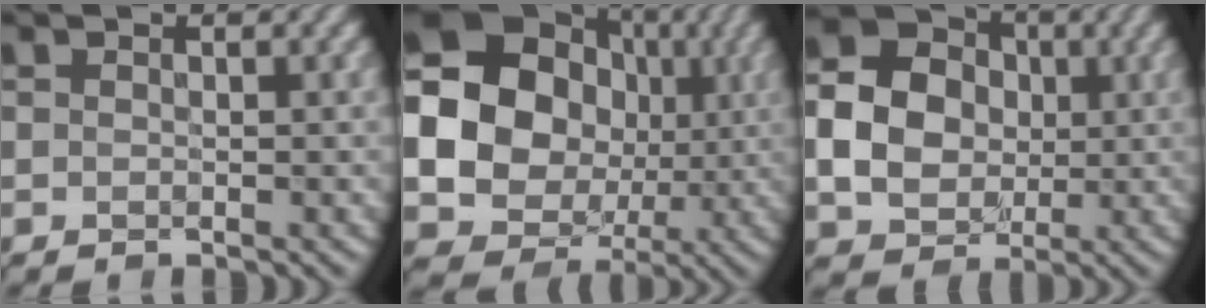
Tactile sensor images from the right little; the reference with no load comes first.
{"total": 22.0, "force": [1.3, 20.0, 9.0], "torque": [-0.216, 0.018, -0.019]}
{"total": 8.0, "force": [-0.3, 7.0, 3.9], "torque": [-0.086, 0.013, -0.006]}